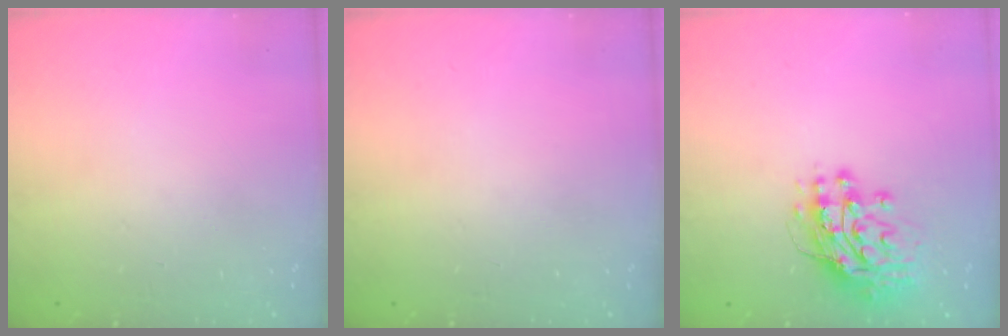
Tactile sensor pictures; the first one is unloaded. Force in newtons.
{"total": 0.0}
{"total": 13.2, "press": 13.1, "slide": 1.2}